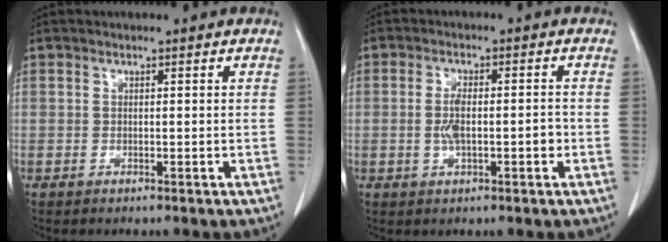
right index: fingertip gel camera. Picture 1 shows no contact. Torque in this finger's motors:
{"motor_torque": [0.56, -0.16, 0.31, 0.08]}